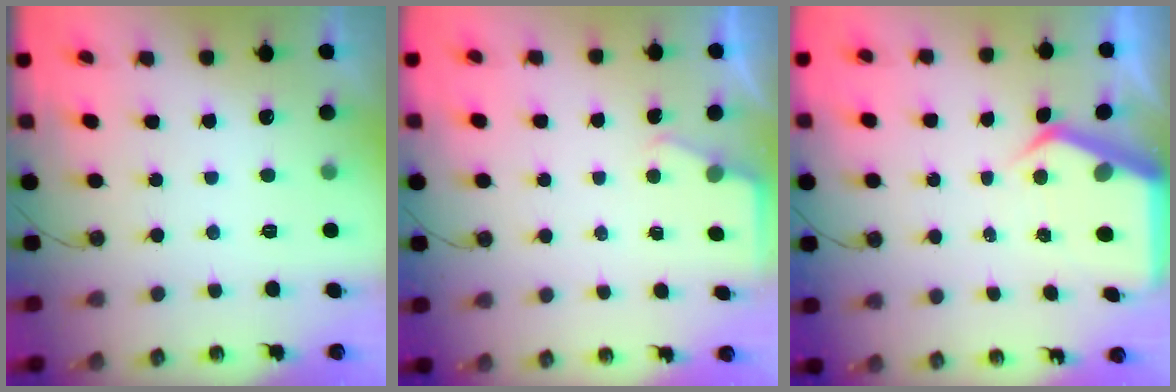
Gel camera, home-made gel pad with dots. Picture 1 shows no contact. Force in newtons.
{"total": 2.3, "press": 2.3, "slide": 0.4}
{"total": 6.0, "press": 6.0, "slide": 0.5}